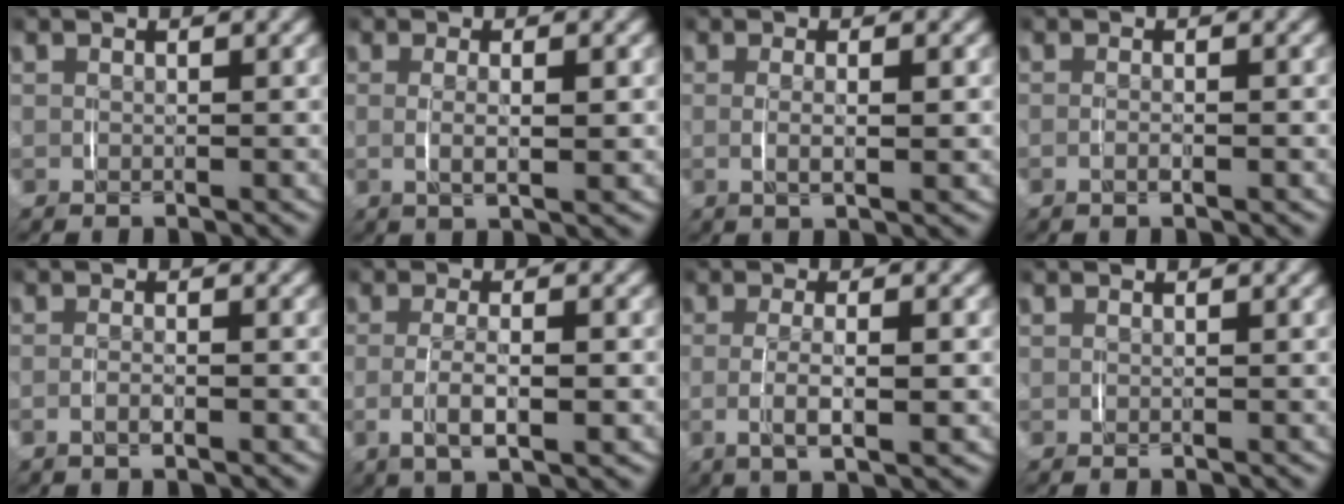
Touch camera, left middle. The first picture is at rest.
{"total": 2.4, "force": [0.1, 0.5, 2.4], "torque": [-0.044, -0.006, 0.008]}
{"total": 1.9, "force": [0.1, 0.3, 1.9], "torque": [-0.035, -0.005, 0.005]}
{"total": 0.9, "force": [-0.4, 0.2, 0.8], "torque": [-0.017, -0.002, -0.008]}
{"total": 1.3, "force": [-0.7, 0.3, 1.1], "torque": [-0.022, -0.001, -0.013]}
{"total": 3.9, "force": [-0.8, 1.4, 3.5], "torque": [-0.066, -0.004, -0.012]}
{"total": 3.6, "force": [-0.6, 1.0, 3.4], "torque": [-0.067, -0.007, -0.006]}
{"total": 0.0}